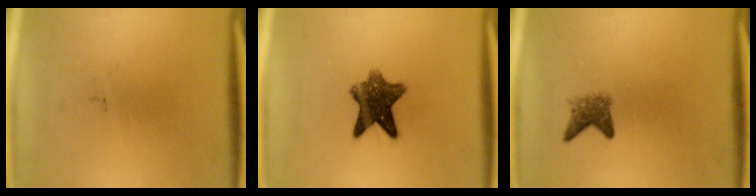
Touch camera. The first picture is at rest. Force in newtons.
{"total": 8.8}
{"total": 2.3}